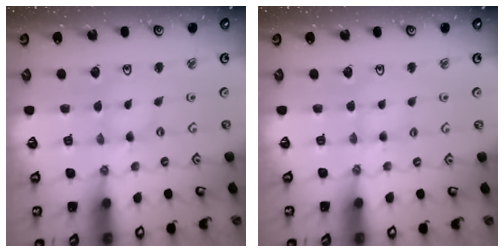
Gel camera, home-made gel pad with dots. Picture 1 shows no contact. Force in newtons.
{"total": 2.6, "press": 2.6, "slide": 0.4}